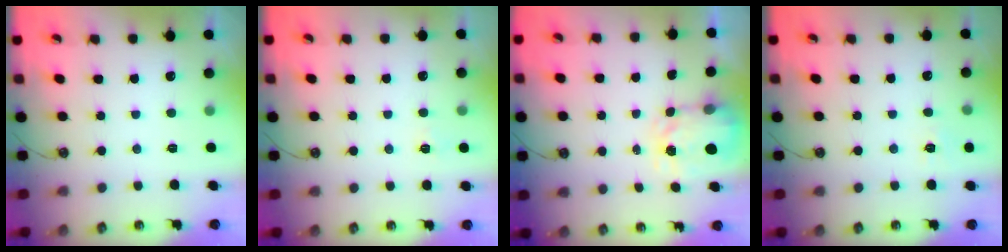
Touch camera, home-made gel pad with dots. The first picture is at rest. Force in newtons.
{"total": 2.8, "press": 2.8, "slide": 0.3}
{"total": 3.8, "press": 3.7, "slide": 0.5}
{"total": 6.6, "press": 6.6, "slide": 0.6}